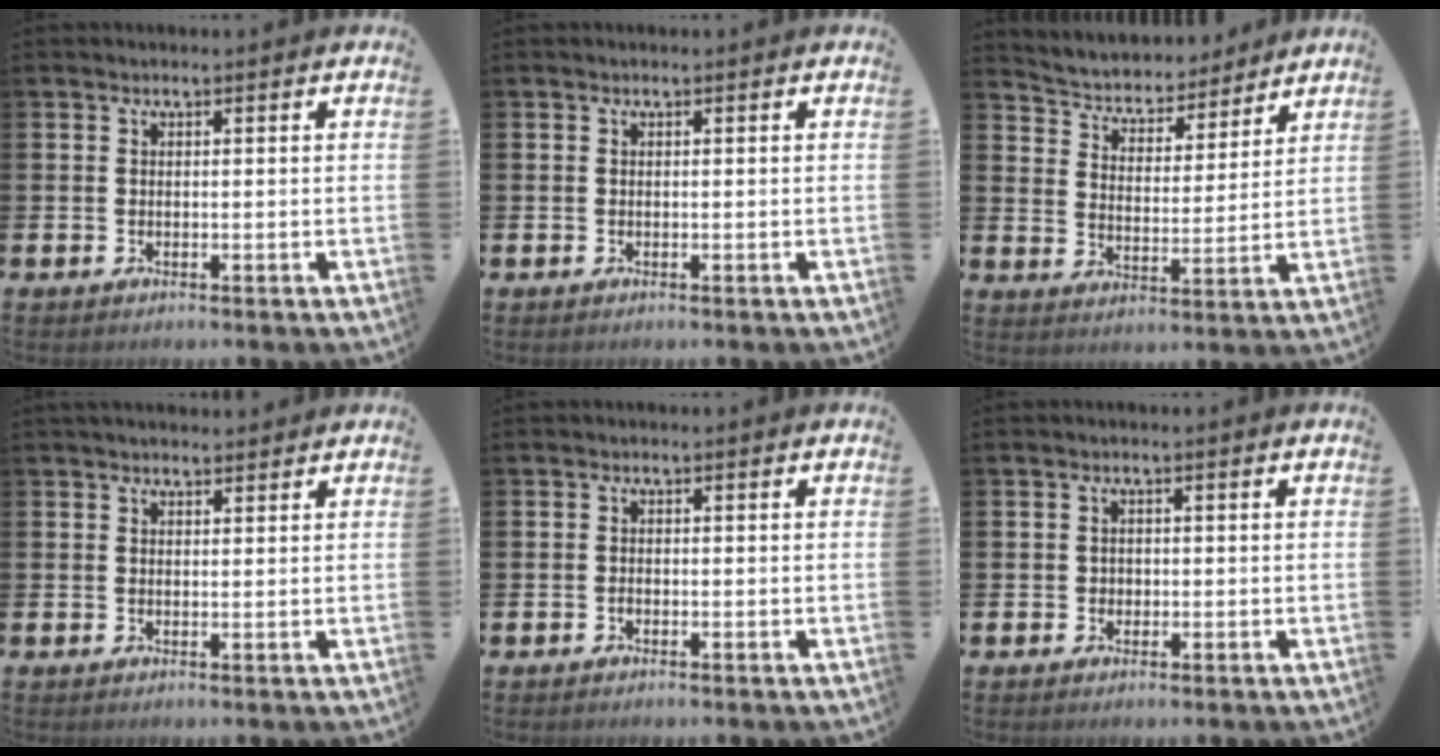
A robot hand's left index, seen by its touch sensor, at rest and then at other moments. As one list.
[{"total": 0.0}, {"total": 4.8, "force": [4.6, 1.6, 0.2], "torque": [-0.039, -0.039, 0.074]}, {"total": 2.1, "force": [2.0, 0.5, 0.3], "torque": [-0.002, -0.005, 0.034]}, {"total": 0.6, "force": [-0.4, 0.4, 0.3], "torque": [-0.006, 0.001, -0.009]}, {"total": 1.0, "force": [0.2, 1.0, 0.3], "torque": [0.002, 0.005, 0.000]}]